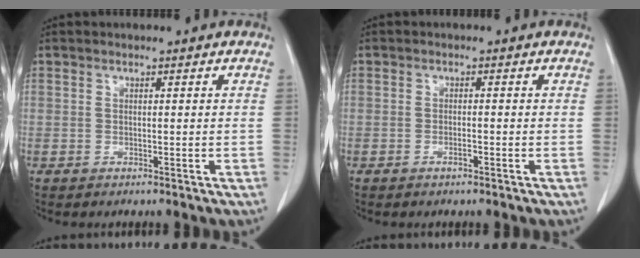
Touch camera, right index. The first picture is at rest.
{"total": 1.1, "force": [-0.7, 0.2, 0.9], "torque": [-0.017, 0.000, -0.011]}